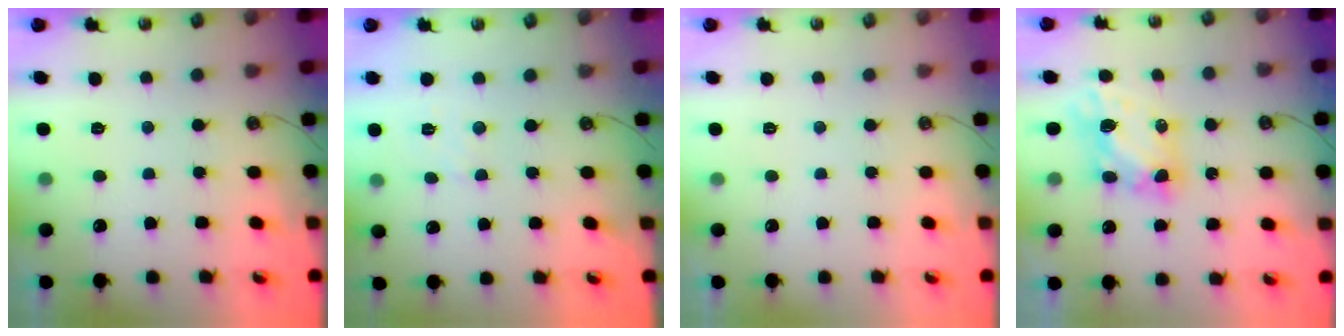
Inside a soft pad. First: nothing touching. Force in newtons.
{"total": 4.3, "press": 4.3, "slide": 0.7}
{"total": 0.0}
{"total": 6.3, "press": 6.3, "slide": 0.1}